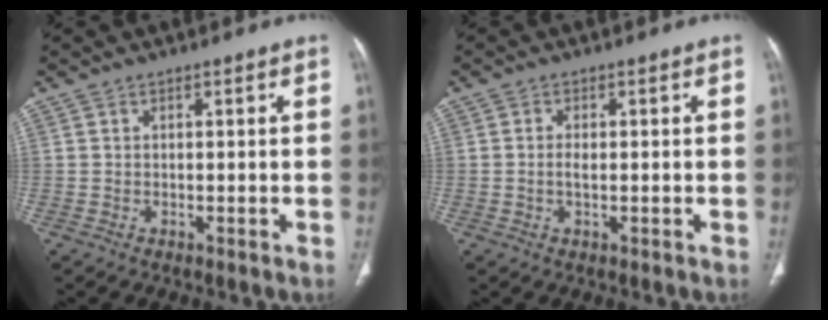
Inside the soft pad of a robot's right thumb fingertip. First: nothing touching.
{"total": 1.9, "force": [-0.2, 0.9, 1.7], "torque": [-0.039, 0.001, -0.005]}